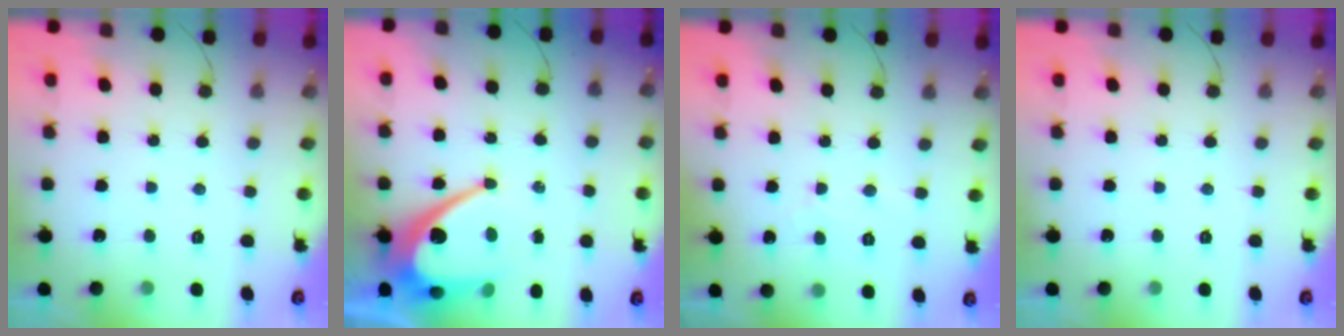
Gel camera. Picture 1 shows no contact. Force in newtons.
{"total": 12.7, "press": 12.7, "slide": 1.2}
{"total": 2.5, "press": 2.5, "slide": 0.2}
{"total": 0.0}